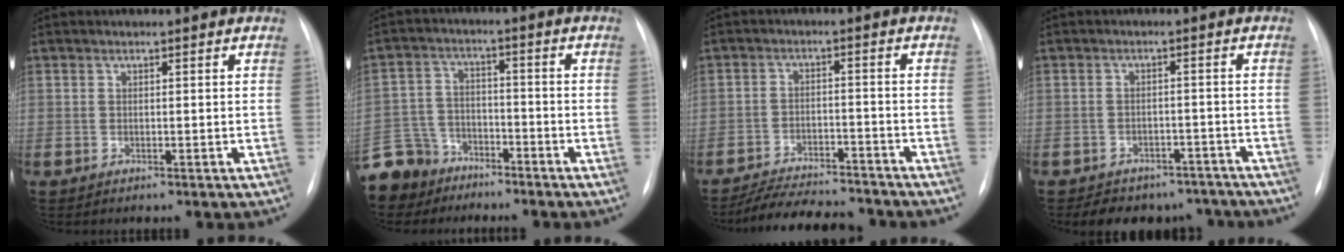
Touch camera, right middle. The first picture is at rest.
{"total": 10.6, "force": [-8.6, 6.1, 1.0], "torque": [-0.044, 0.011, -0.156]}
{"total": 11.9, "force": [-10.9, 2.8, 3.9], "torque": [-0.058, 0.003, -0.162]}
{"total": 10.6, "force": [-8.8, 5.5, 2.2], "torque": [-0.023, 0.013, -0.102]}